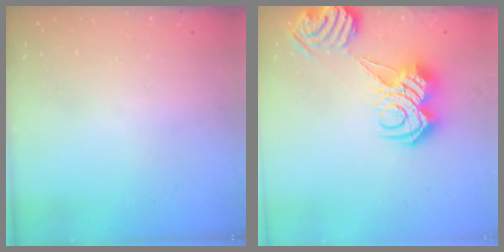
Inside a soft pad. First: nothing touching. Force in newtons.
{"total": 10.5, "press": 10.4, "slide": 0.9}